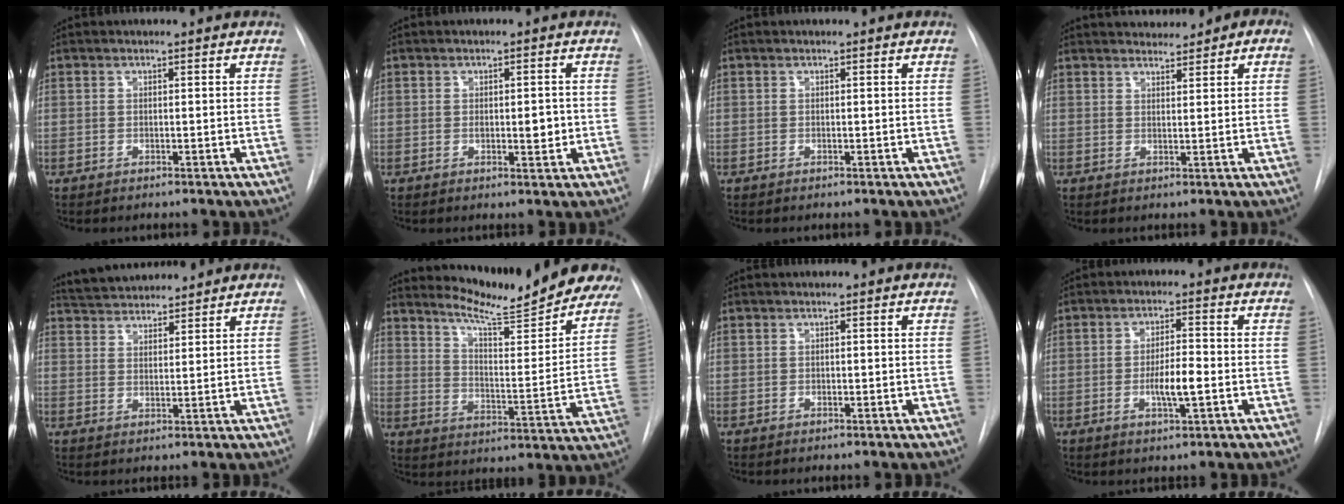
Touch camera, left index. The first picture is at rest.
{"total": 2.9, "force": [-0.7, 1.1, 2.6], "torque": [-0.037, -0.008, -0.008]}
{"total": 0.0}
{"total": 4.8, "force": [3.9, 1.7, 2.3], "torque": [-0.029, 0.013, 0.053]}
{"total": 7.7, "force": [7.4, 1.4, 1.6], "torque": [-0.032, 0.021, 0.123]}
{"total": 18.5, "force": [17.0, 1.7, 6.9], "torque": [-0.098, -0.071, 0.223]}
{"total": 0.6, "force": [-0.5, 0.1, 0.0], "torque": [0.005, -0.004, -0.009]}
{"total": 5.3, "force": [-1.8, 0.9, 4.9], "torque": [-0.091, -0.008, -0.029]}